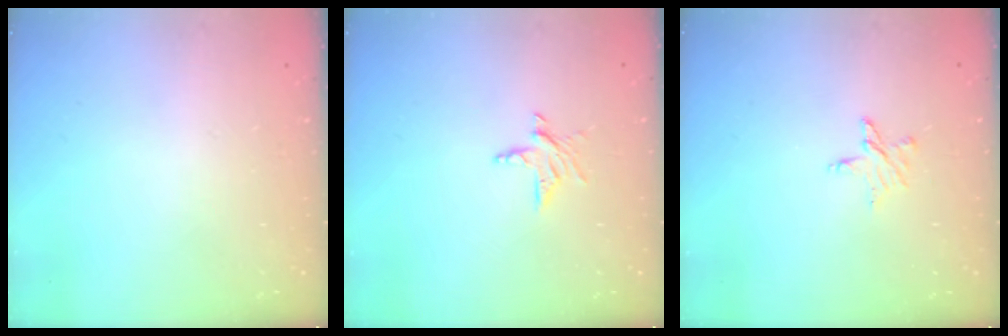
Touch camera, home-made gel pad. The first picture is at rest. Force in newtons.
{"total": 5.3, "press": 5.2, "slide": 0.4}
{"total": 6.0, "press": 6.0, "slide": 0.5}